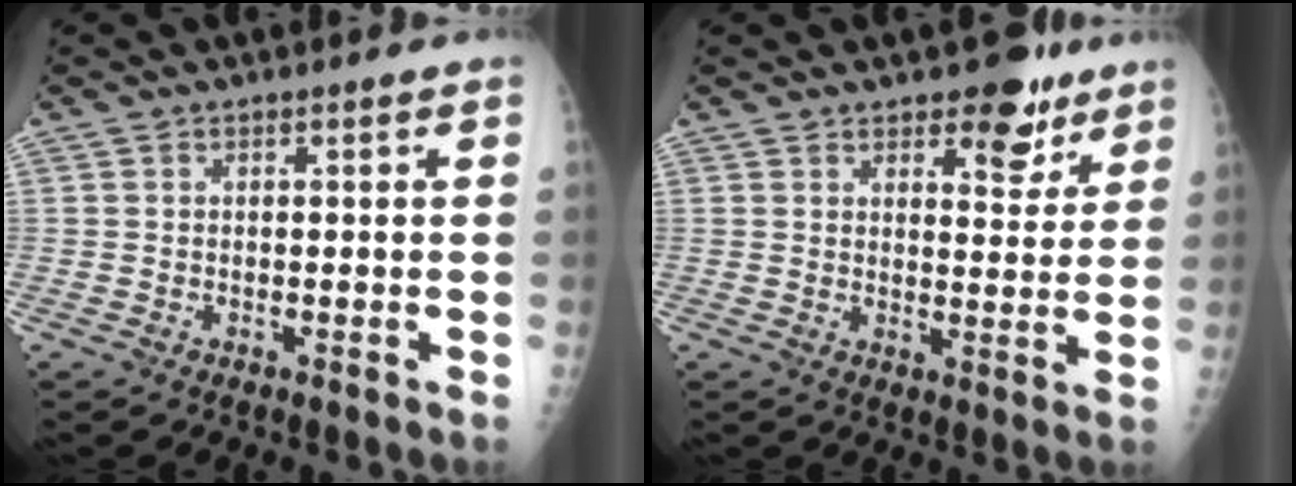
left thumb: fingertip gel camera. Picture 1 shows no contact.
{"total": 8.0, "force": [5.3, 3.8, 4.6], "torque": [-0.029, -0.030, 0.073]}